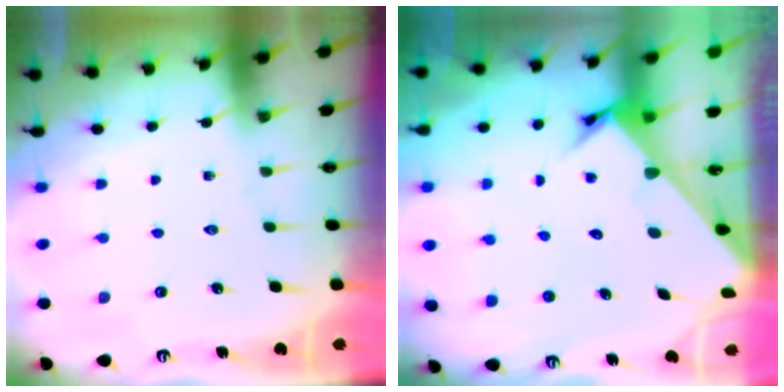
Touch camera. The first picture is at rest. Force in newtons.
{"total": 3.3, "press": 3.3, "slide": 0.2}